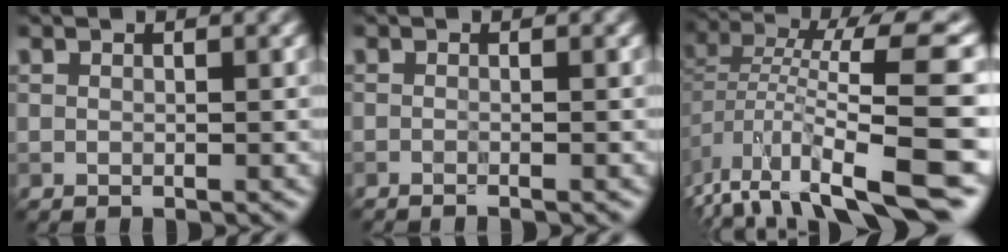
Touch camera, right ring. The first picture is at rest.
{"total": 1.2, "force": [-0.6, 0.4, 1.0], "torque": [-0.004, -0.006, -0.017]}
{"total": 9.2, "force": [-2.9, 2.5, 8.4], "torque": [-0.150, 0.027, -0.045]}